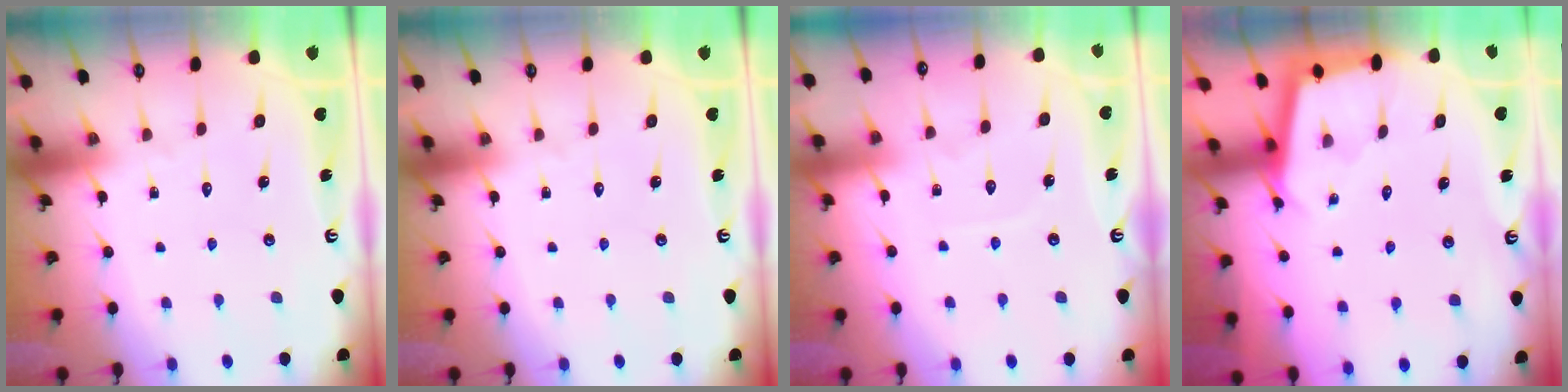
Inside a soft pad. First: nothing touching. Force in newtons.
{"total": 0.0}
{"total": 3.6, "press": 3.6, "slide": 0.4}
{"total": 2.1, "press": 2.1, "slide": 0.2}